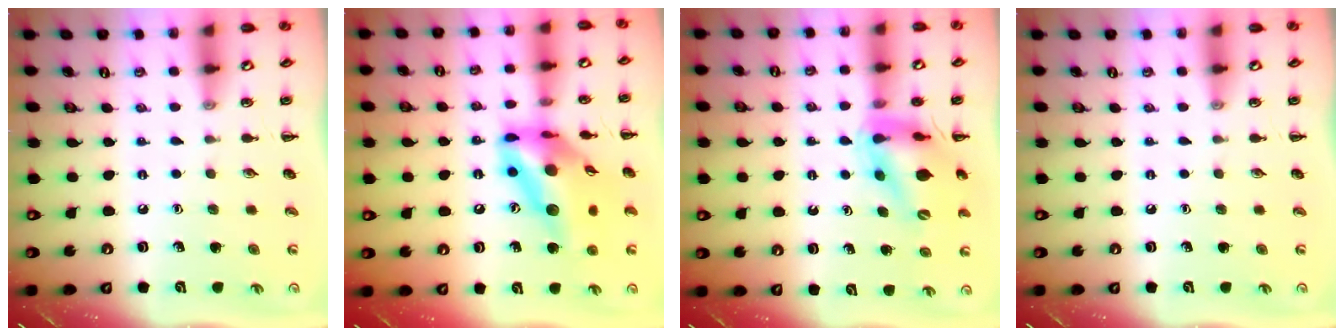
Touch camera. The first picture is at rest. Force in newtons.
{"total": 16.9, "press": 16.1, "slide": 5.0}
{"total": 13.8, "press": 13.3, "slide": 3.7}
{"total": 0.0}